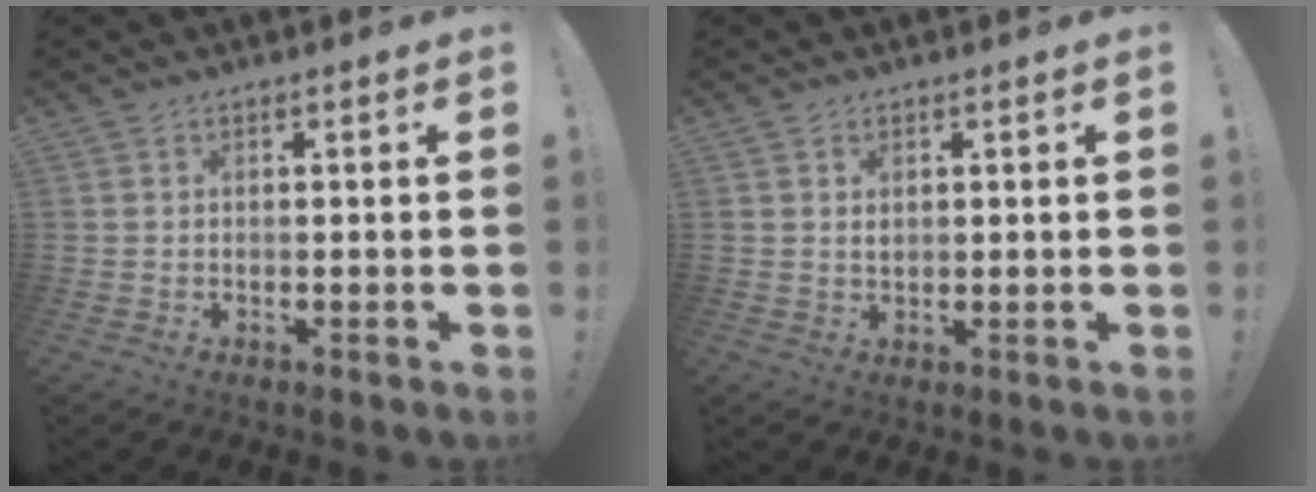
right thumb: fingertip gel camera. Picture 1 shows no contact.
{"total": 1.6, "force": [0.7, 1.1, 1.0], "torque": [-0.009, -0.003, 0.009]}